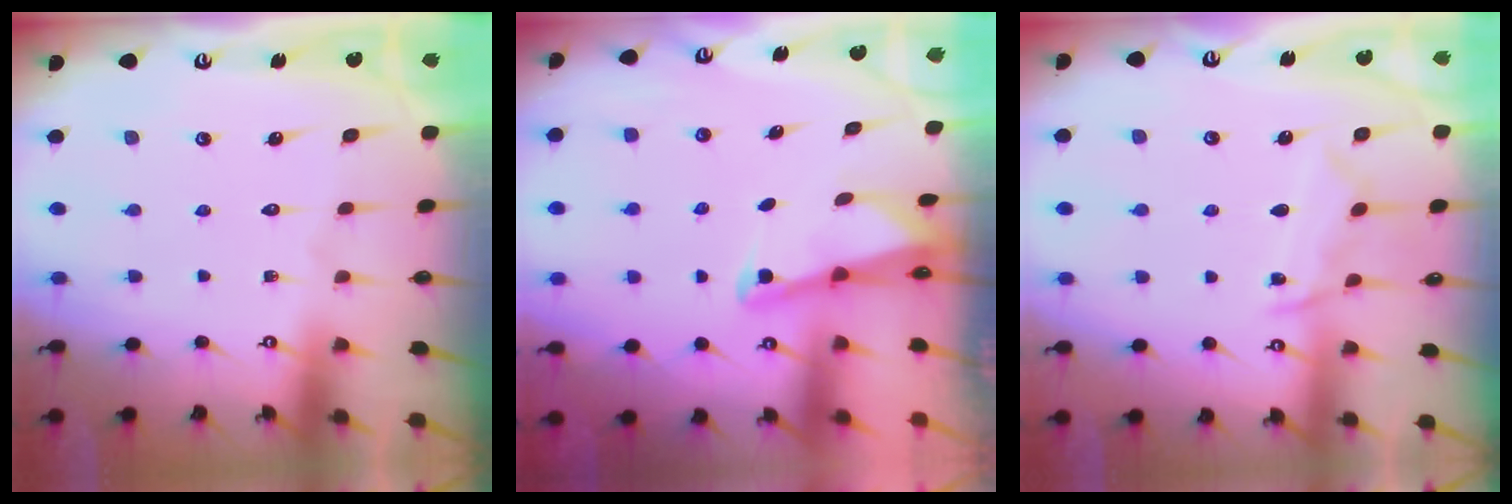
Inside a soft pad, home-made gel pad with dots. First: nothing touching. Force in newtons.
{"total": 2.1, "press": 2.1, "slide": 0.3}
{"total": 8.7, "press": 8.6, "slide": 0.9}